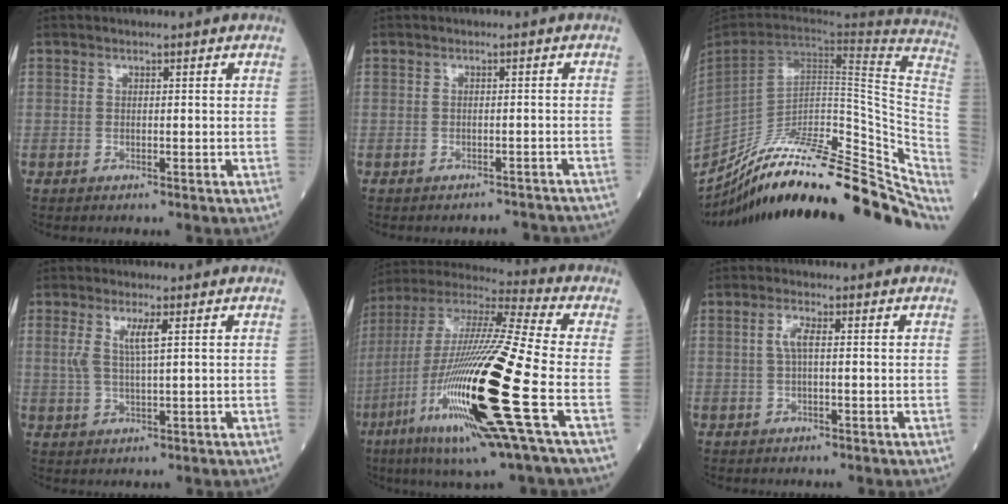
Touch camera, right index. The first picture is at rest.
{"total": 5.8, "force": [-5.6, 1.4, 0.7], "torque": [0.002, 0.003, -0.056]}
{"total": 32.7, "force": [-24.9, 7.9, 19.7], "torque": [-0.229, -0.018, -0.360]}
{"total": 4.1, "force": [1.4, 0.5, 3.8], "torque": [-0.083, 0.002, 0.029]}
{"total": 26.4, "force": [-7.7, 1.3, 25.2], "torque": [-0.508, -0.045, -0.150]}
{"total": 2.4, "force": [0.3, 0.4, 2.3], "torque": [-0.051, 0.004, 0.007]}